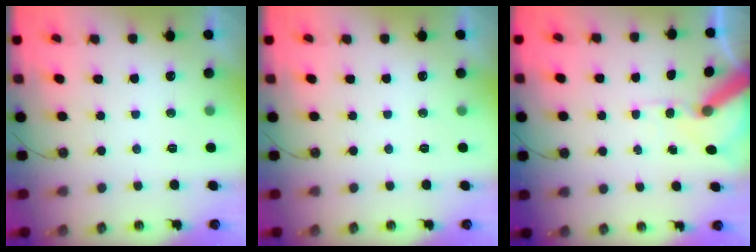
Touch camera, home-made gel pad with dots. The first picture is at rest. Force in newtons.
{"total": 0.0}
{"total": 10.7, "press": 10.6, "slide": 1.4}